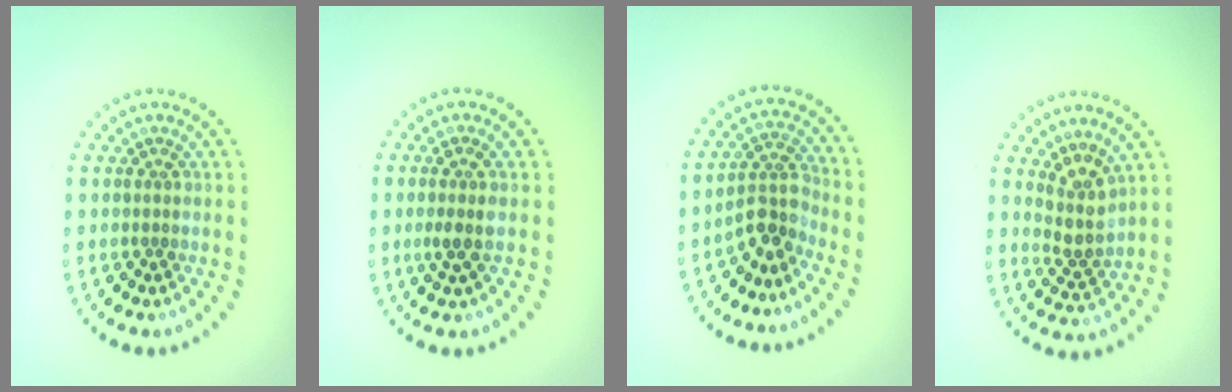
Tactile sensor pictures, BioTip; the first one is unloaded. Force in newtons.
{"total": 1.9, "press": 1.6, "slide": 1.0}
{"total": 3.1, "press": 2.3, "slide": 2.1}
{"total": 2.8, "press": 2.2, "slide": 1.8}